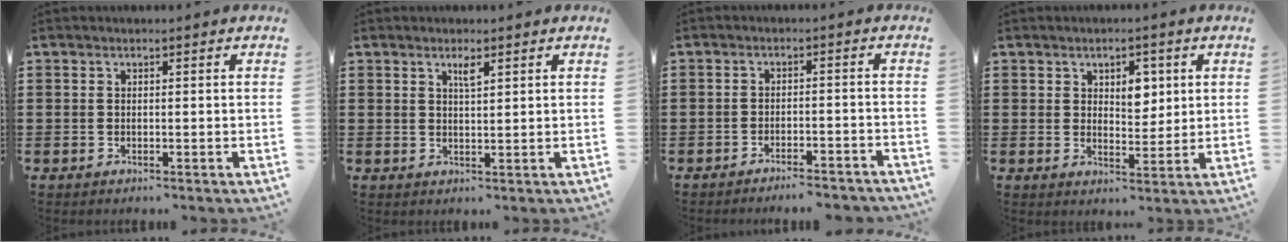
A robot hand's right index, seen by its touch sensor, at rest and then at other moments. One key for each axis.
{"total": 2.0, "fx": 1.2, "fy": 0.4, "fz": 1.5, "tx": -0.024, "ty": -0.001, "tz": 0.018}
{"total": 3.0, "fx": -2.9, "fy": 0.0, "fz": 0.7, "tx": -0.016, "ty": 0.000, "tz": -0.061}
{"total": 4.2, "fx": 1.7, "fy": 2.7, "fz": 2.7, "tx": -0.038, "ty": 0.002, "tz": 0.023}